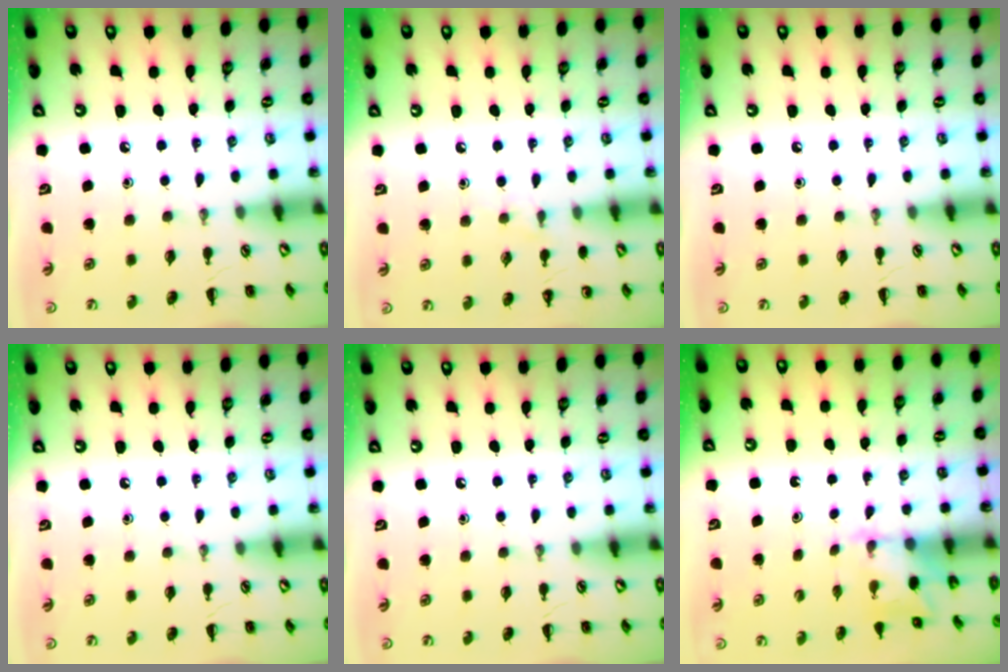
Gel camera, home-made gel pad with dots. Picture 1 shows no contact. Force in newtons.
{"total": 4.2, "press": 4.0, "slide": 1.3}
{"total": 0.0}
{"total": 0.0}
{"total": 0.0}
{"total": 2.1, "press": 2.0, "slide": 0.6}